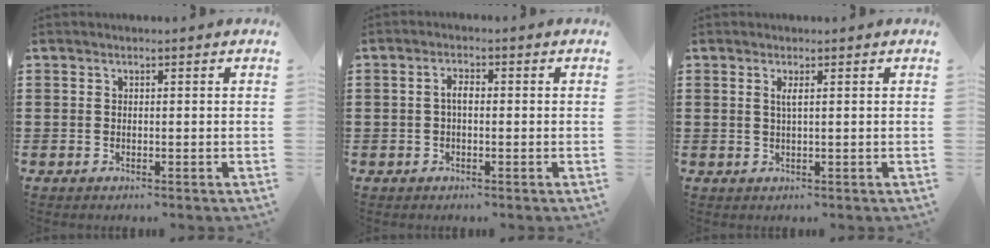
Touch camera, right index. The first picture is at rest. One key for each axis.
{"total": 2.1, "fx": -0.1, "fy": 0.8, "fz": 1.9, "tx": -0.037, "ty": 0.003, "tz": -0.004}
{"total": 1.3, "fx": 0.4, "fy": 0.0, "fz": 1.2, "tx": -0.025, "ty": -0.001, "tz": 0.006}